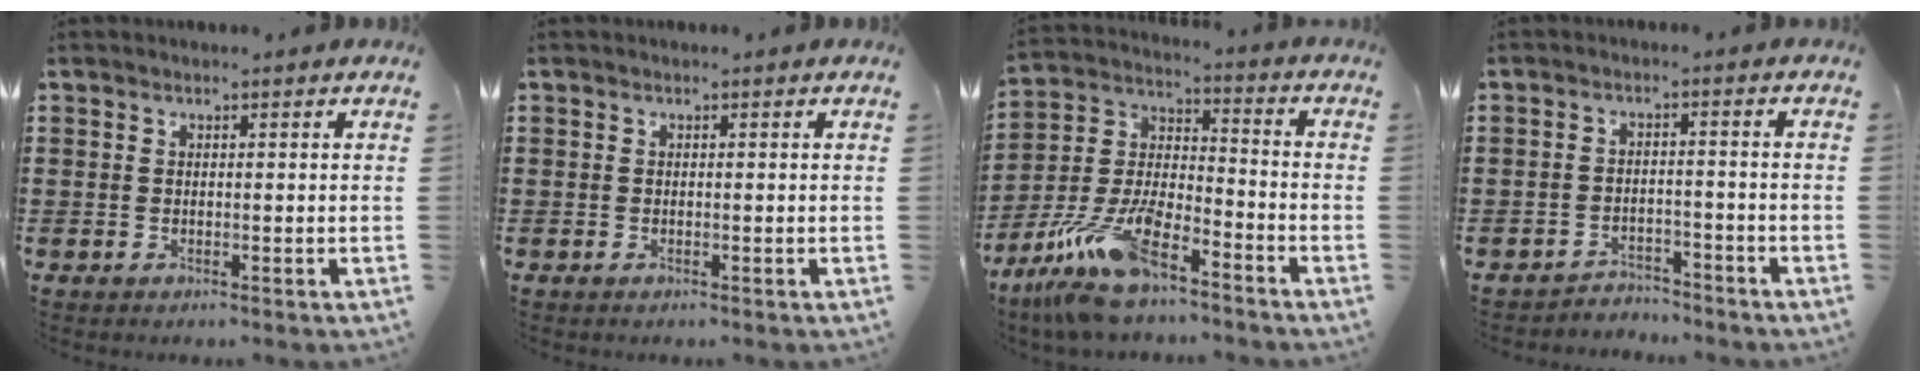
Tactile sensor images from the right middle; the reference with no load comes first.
{"total": 0.0}
{"total": 12.1, "force": [-9.6, 2.7, 6.8], "torque": [-0.156, 0.008, -0.191]}
{"total": 2.9, "force": [-2.8, 0.4, -0.1], "torque": [-0.007, 0.000, -0.062]}